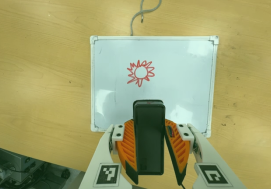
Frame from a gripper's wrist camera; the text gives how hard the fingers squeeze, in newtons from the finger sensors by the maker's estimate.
{"total": 6.9, "left": 5.6, "right": 8.2}